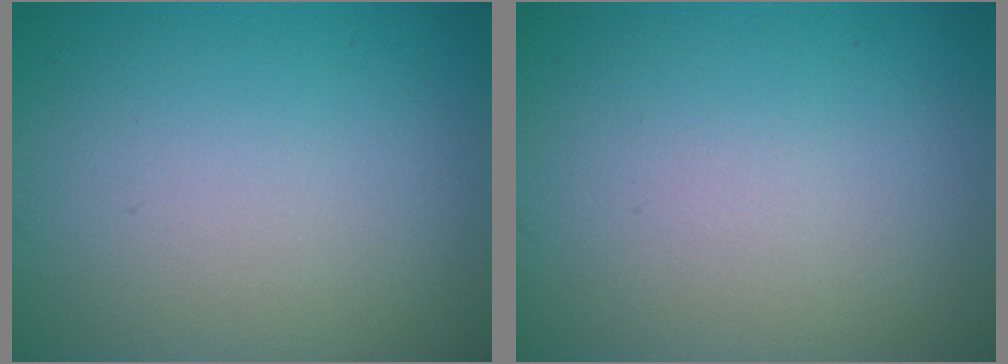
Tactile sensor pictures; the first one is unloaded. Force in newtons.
{"total": 0.0}